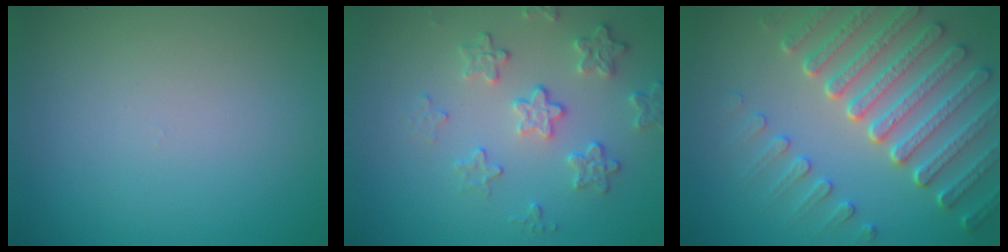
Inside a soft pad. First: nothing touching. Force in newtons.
{"total": 3.1, "press": 3.0, "slide": 1.0}
{"total": 7.4, "press": 5.7, "slide": 4.8}